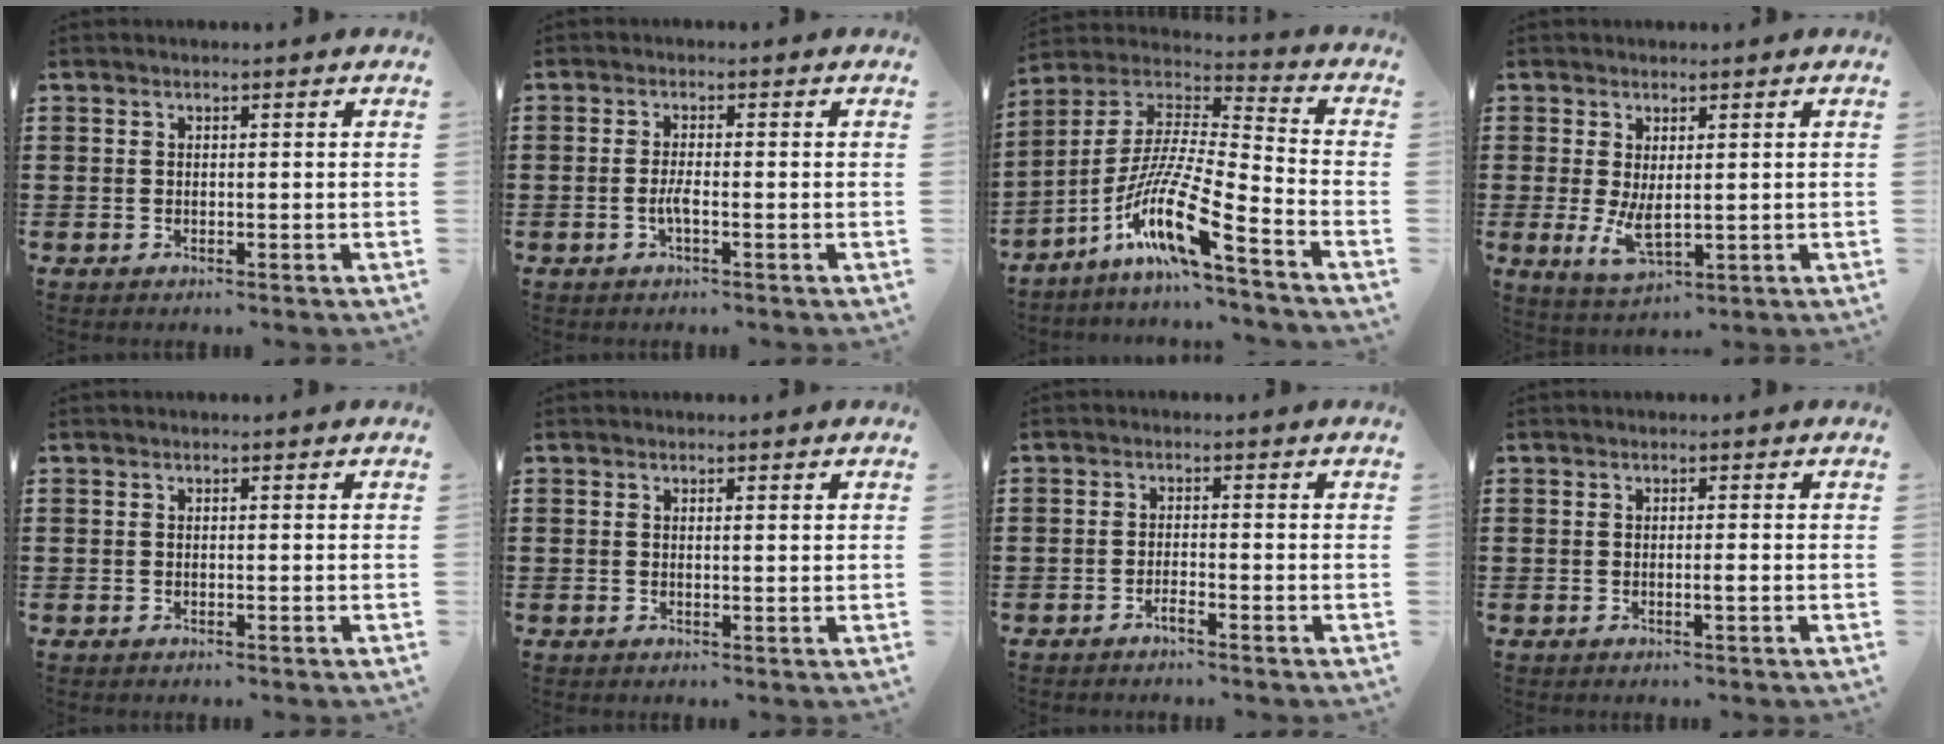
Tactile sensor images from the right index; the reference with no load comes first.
{"total": 2.2, "force": [-1.0, 0.2, 2.0], "torque": [-0.045, -0.006, -0.019]}
{"total": 14.1, "force": [-9.1, 1.3, 10.8], "torque": [-0.230, -0.010, -0.180]}
{"total": 4.8, "force": [0.2, 2.0, 4.4], "torque": [-0.087, -0.010, 0.002]}
{"total": 0.0}
{"total": 0.7, "force": [0.3, 0.0, 0.6], "torque": [-0.012, 0.001, 0.006]}
{"total": 1.4, "force": [-1.2, 0.0, 0.8], "torque": [-0.015, -0.003, -0.022]}
{"total": 0.9, "force": [-0.3, -0.1, 0.8], "torque": [-0.013, -0.005, -0.005]}